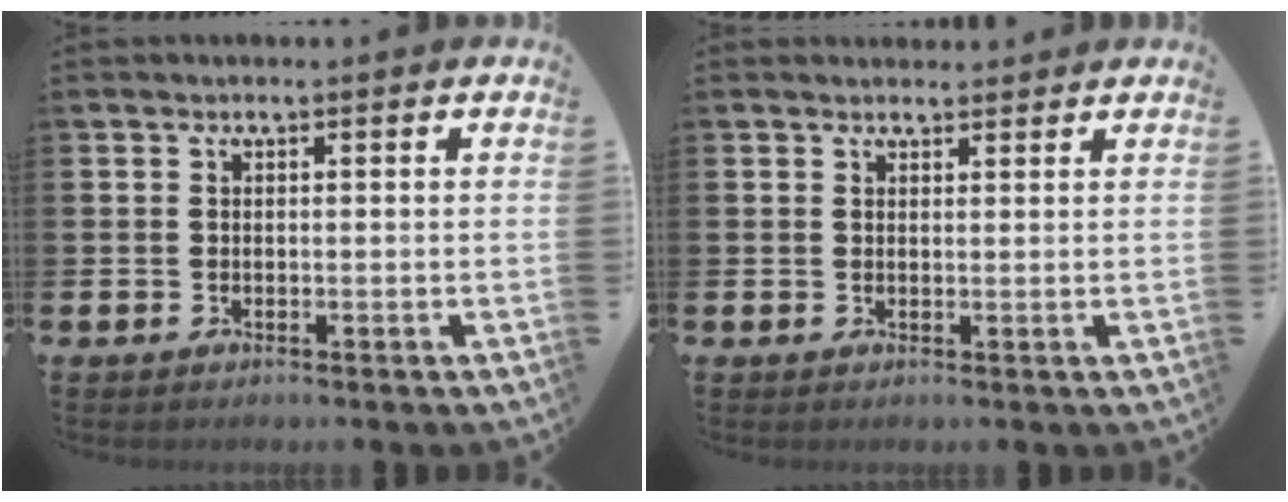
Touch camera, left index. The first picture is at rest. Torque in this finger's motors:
{"motor_torque": [0.41, -0.99, 0.01, 0.00]}